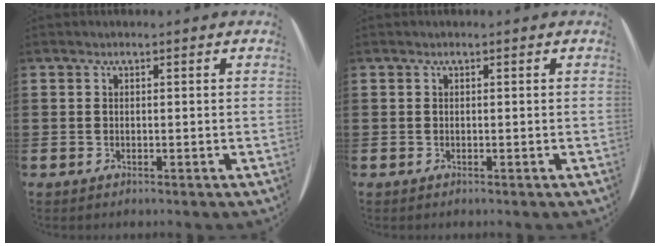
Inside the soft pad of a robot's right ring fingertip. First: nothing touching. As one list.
[{"total": 0.0}]